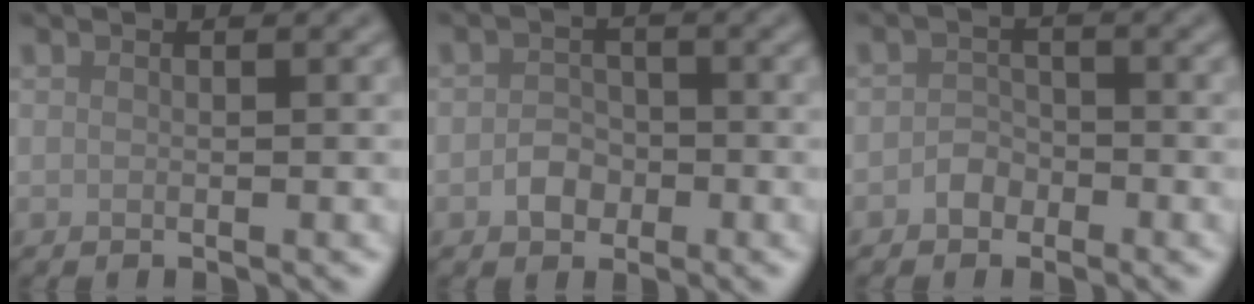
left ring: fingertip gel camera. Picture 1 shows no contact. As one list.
[{"total": 2.0, "force": [-0.8, 1.6, 0.9], "torque": [-0.010, 0.002, -0.020]}, {"total": 1.6, "force": [-0.9, 1.3, 0.4], "torque": [0.000, 0.007, -0.018]}]